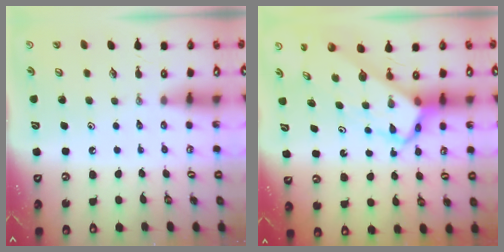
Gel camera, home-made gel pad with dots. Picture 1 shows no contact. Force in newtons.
{"total": 6.6, "press": 6.6, "slide": 0.3}